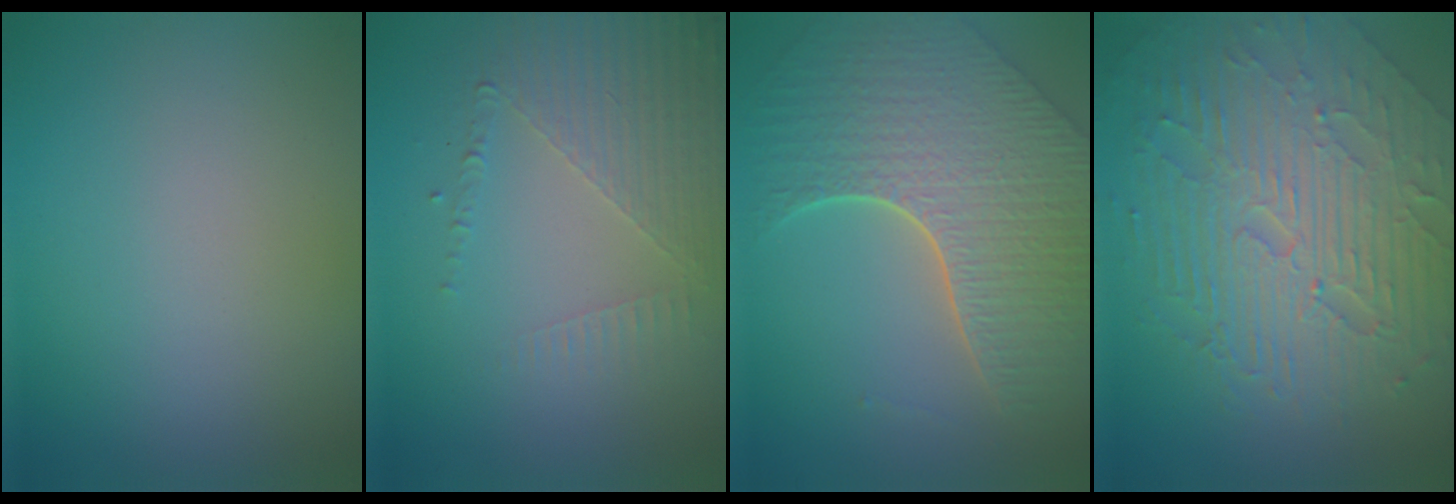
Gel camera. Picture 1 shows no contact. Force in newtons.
{"total": 5.0, "press": 2.9, "slide": 4.1}
{"total": 8.6, "press": 6.2, "slide": 6.0}
{"total": 9.5, "press": 6.2, "slide": 7.2}